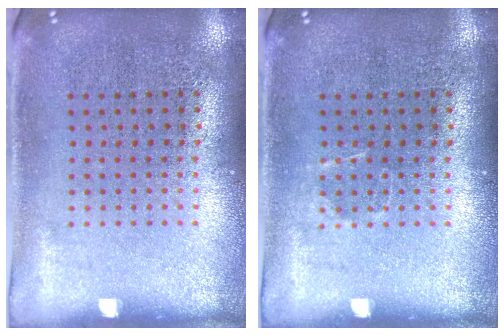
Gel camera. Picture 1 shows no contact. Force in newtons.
{"total": 0.5, "press": 0.5, "slide": 0.2}